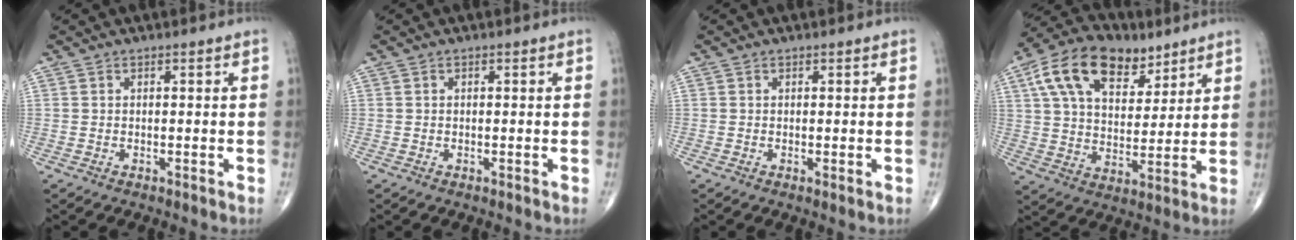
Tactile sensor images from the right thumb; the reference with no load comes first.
{"total": 0.0}
{"total": 0.6, "force": [0.0, 0.1, 0.6], "torque": [-0.013, -0.004, -0.001]}
{"total": 17.8, "force": [9.2, 10.4, 11.1], "torque": [-0.164, -0.016, 0.161]}